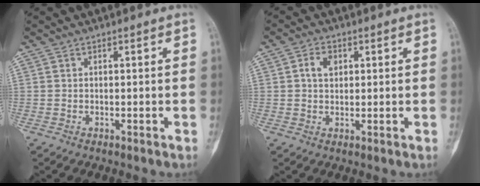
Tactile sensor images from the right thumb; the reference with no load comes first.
{"total": 3.7, "force": [1.0, 2.6, 2.4], "torque": [-0.036, 0.003, 0.017]}